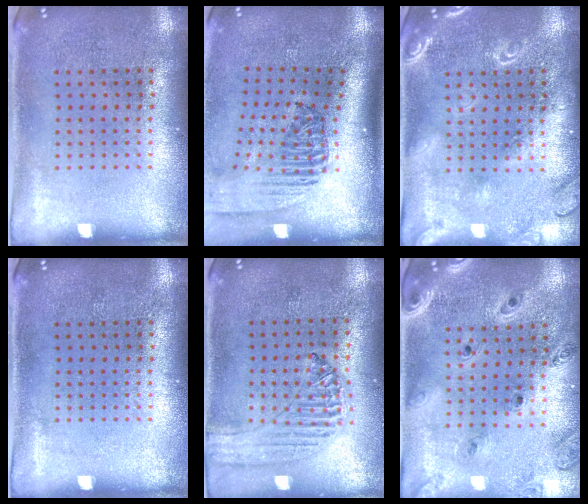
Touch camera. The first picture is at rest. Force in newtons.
{"total": 2.4, "press": 1.7, "slide": 1.7}
{"total": 1.9, "press": 1.9, "slide": 0.2}
{"total": 0.0}
{"total": 0.8, "press": 0.8, "slide": 0.1}
{"total": 1.4, "press": 1.3, "slide": 0.2}